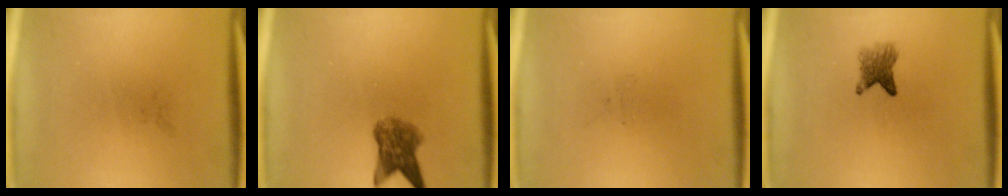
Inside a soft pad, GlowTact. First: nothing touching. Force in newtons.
{"total": 5.1}
{"total": 0.0}
{"total": 3.1}